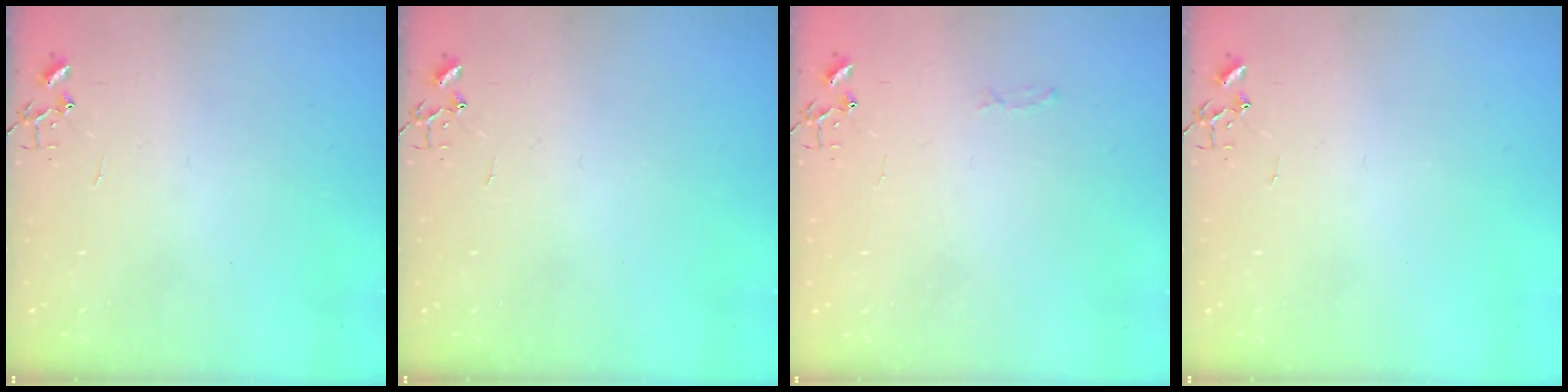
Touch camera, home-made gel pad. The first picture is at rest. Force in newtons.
{"total": 0.0}
{"total": 2.8, "press": 2.8, "slide": 0.4}
{"total": 0.0}